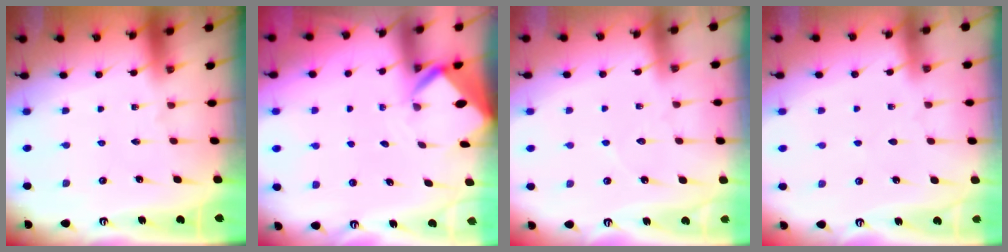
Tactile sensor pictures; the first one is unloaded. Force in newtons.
{"total": 3.3, "press": 3.3, "slide": 0.2}
{"total": 2.9, "press": 2.9, "slide": 0.2}
{"total": 2.8, "press": 2.8, "slide": 0.4}